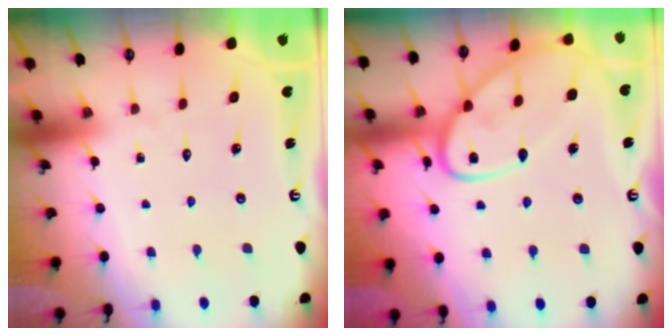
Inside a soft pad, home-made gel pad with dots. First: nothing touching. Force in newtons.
{"total": 14.9, "press": 14.9, "slide": 1.3}